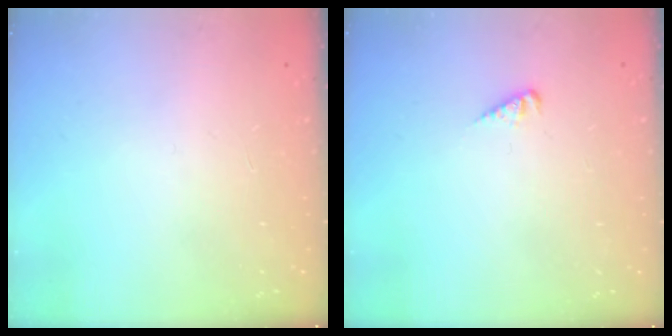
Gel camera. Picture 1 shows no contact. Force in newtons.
{"total": 1.9, "press": 1.8, "slide": 0.3}